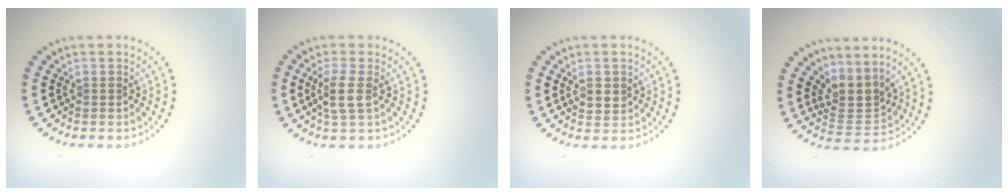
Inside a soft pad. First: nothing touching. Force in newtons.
{"total": 2.3, "press": 2.0, "slide": 1.1}
{"total": 1.6, "press": 1.5, "slide": 0.6}
{"total": 2.9, "press": 2.0, "slide": 2.1}